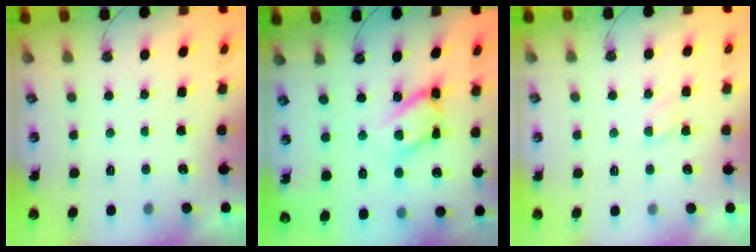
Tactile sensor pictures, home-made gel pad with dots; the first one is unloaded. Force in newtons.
{"total": 15.5, "press": 15.5, "slide": 1.4}
{"total": 2.8, "press": 2.8, "slide": 0.4}